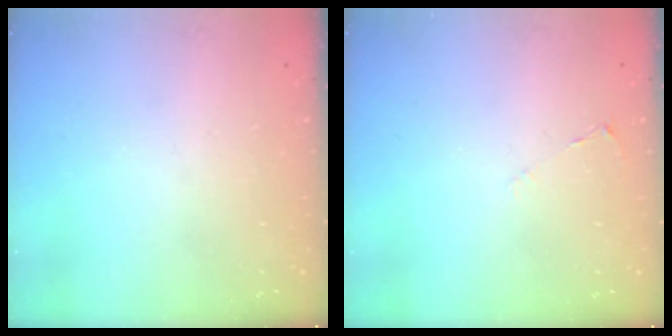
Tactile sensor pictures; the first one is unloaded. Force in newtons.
{"total": 2.4, "press": 2.3, "slide": 0.4}